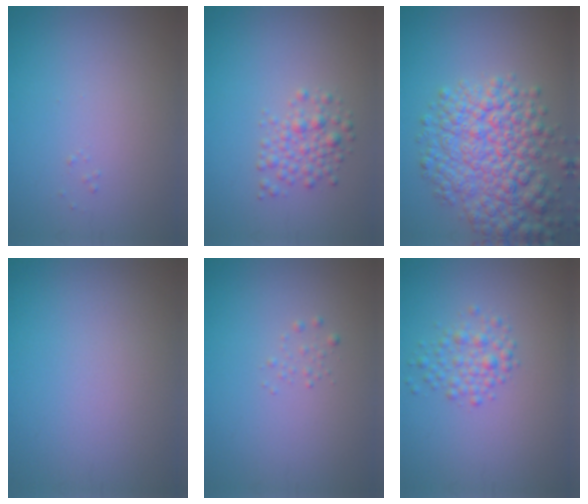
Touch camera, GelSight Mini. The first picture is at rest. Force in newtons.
{"total": 2.3, "press": 2.3, "slide": 0.1}
{"total": 8.3, "press": 8.3, "slide": 0.3}
{"total": 0.0}
{"total": 0.6, "press": 0.6, "slide": 0.0}
{"total": 2.2, "press": 2.2, "slide": 0.1}